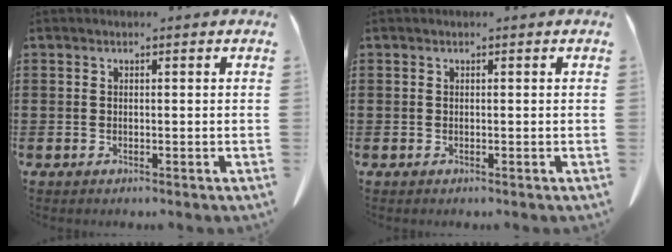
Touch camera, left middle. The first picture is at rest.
{"total": 0.0}